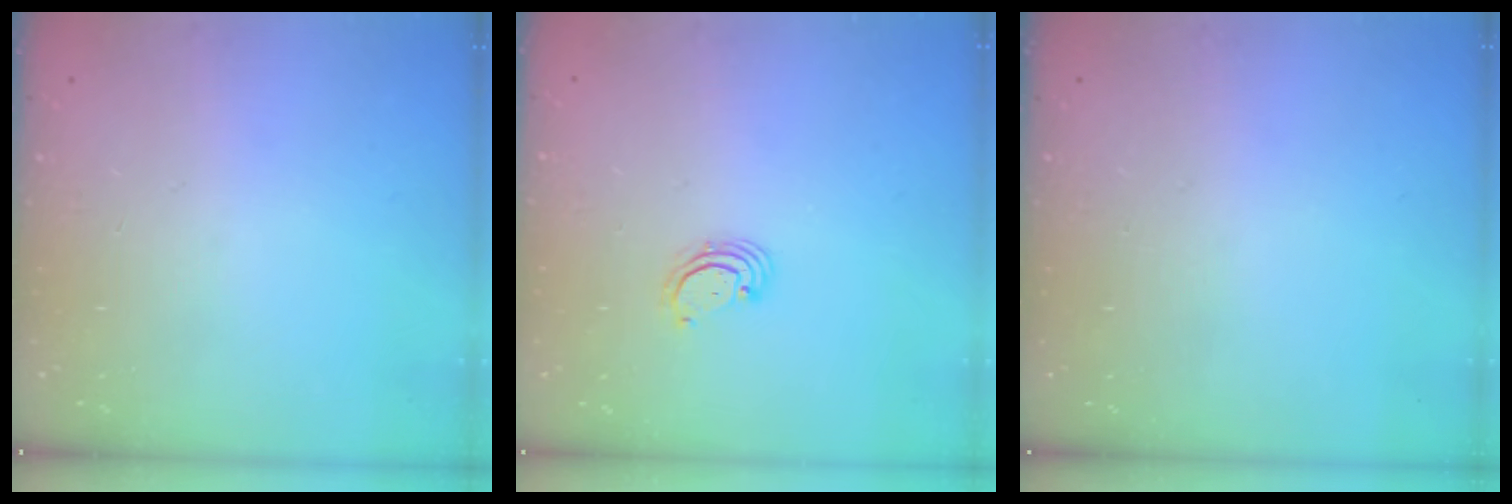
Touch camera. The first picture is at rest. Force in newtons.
{"total": 2.7, "press": 2.7, "slide": 0.3}
{"total": 0.0}